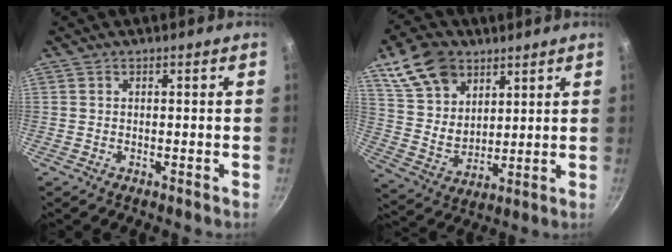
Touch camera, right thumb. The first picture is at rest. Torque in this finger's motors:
{"motor_torque": [-0.28, 0.37, 0.07, -0.02, 0.07]}